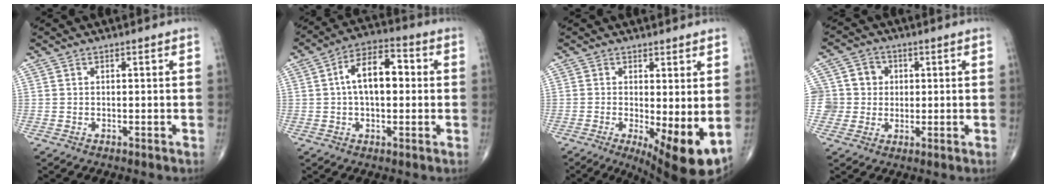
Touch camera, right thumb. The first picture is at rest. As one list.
[{"total": 10.8, "force": [1.0, 5.9, 9.0], "torque": [-0.143, 0.028, 0.007]}, {"total": 10.2, "force": [-1.5, 3.1, 9.6], "torque": [-0.143, -0.022, -0.014]}, {"total": 7.6, "force": [0.6, 7.5, 1.2], "torque": [0.014, 0.013, 0.008]}]